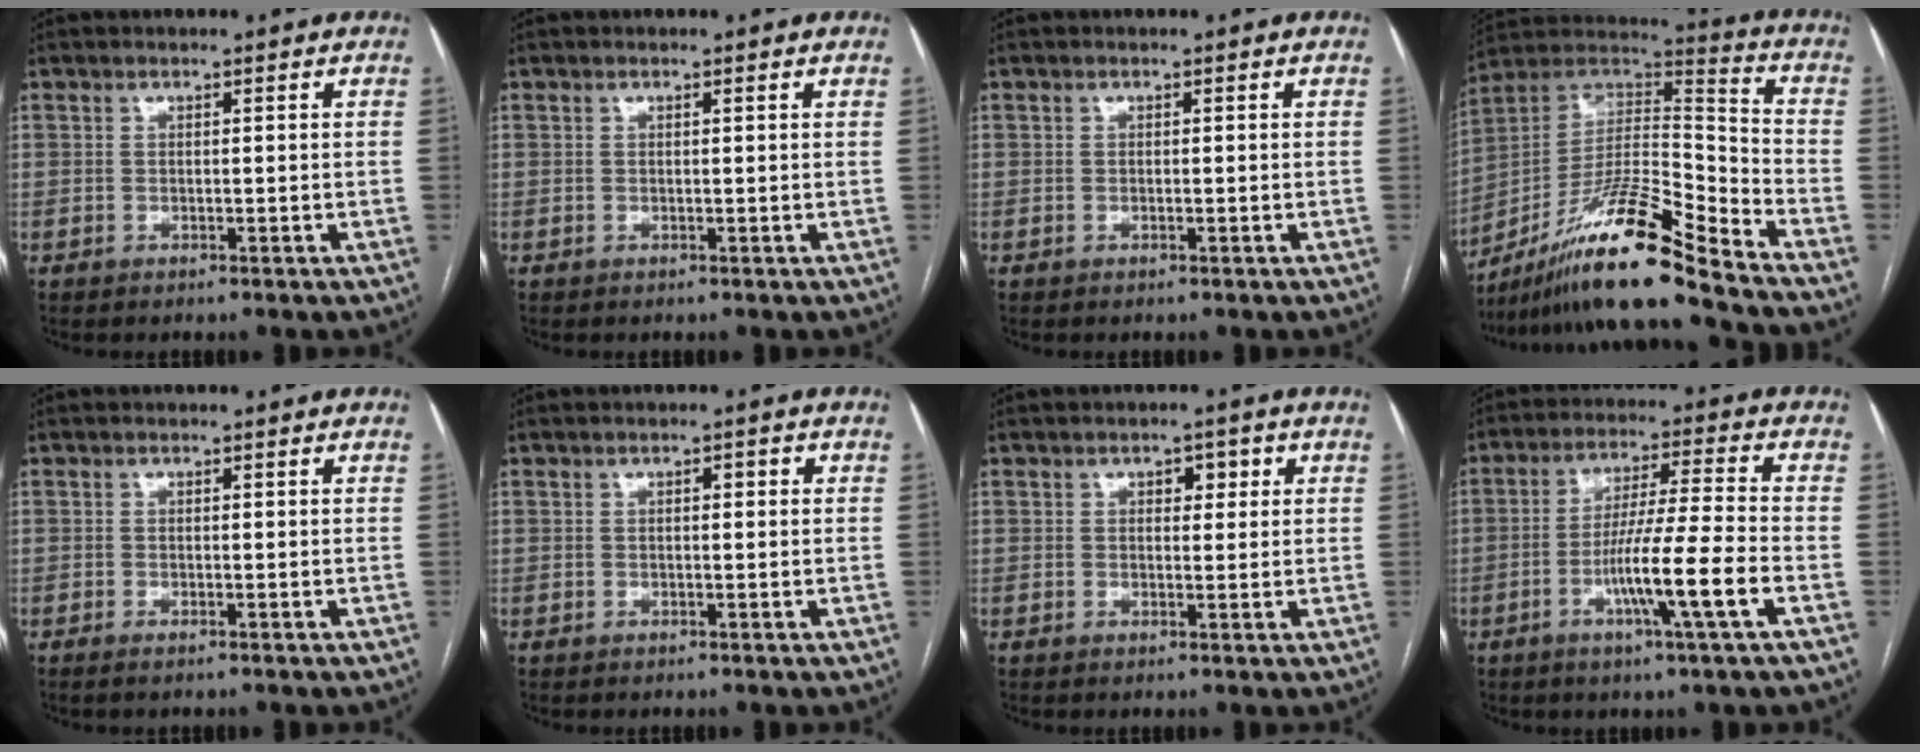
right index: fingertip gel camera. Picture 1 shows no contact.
{"total": 0.0}
{"total": 0.0}
{"total": 18.5, "force": [-13.6, 0.1, 12.5], "torque": [-0.241, 0.008, -0.245]}
{"total": 0.7, "force": [-0.5, -0.1, 0.5], "torque": [-0.009, -0.001, -0.011]}
{"total": 1.3, "force": [0.3, 0.5, 1.2], "torque": [-0.018, 0.006, 0.002]}
{"total": 2.8, "force": [1.0, 1.6, 2.0], "torque": [-0.025, 0.011, 0.012]}
{"total": 10.9, "force": [-4.0, -1.1, 10.1], "torque": [-0.184, -0.007, -0.074]}